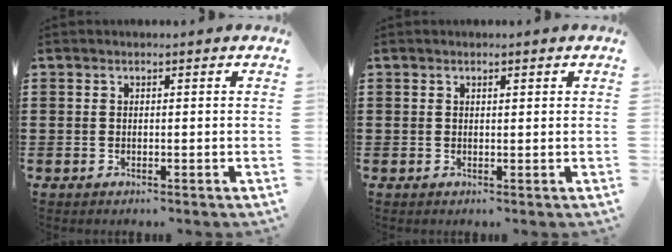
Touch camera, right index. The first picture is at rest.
{"total": 0.5, "force": [0.3, 0.2, 0.4], "torque": [-0.008, 0.002, 0.006]}